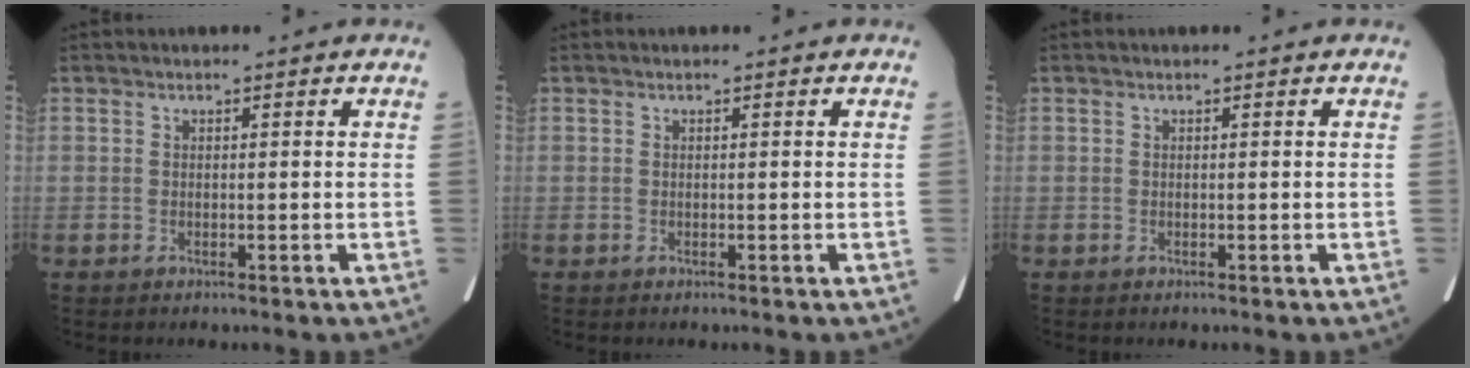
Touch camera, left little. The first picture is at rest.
{"total": 0.0}
{"total": 0.0}